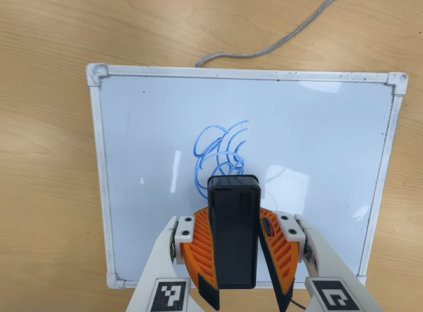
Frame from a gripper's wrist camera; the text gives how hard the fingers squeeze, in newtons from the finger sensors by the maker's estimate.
{"total": 10.1, "left": 9.2, "right": 11.0}